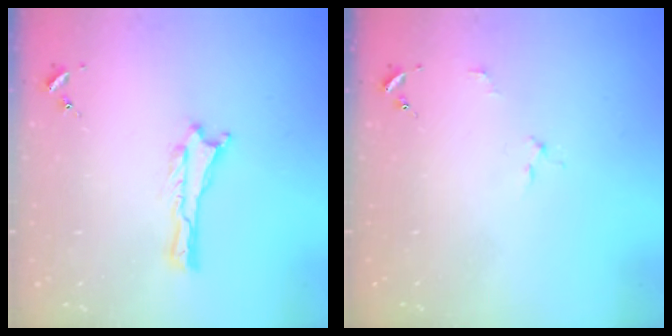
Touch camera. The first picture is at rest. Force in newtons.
{"total": 2.0, "press": 2.0, "slide": 0.1}